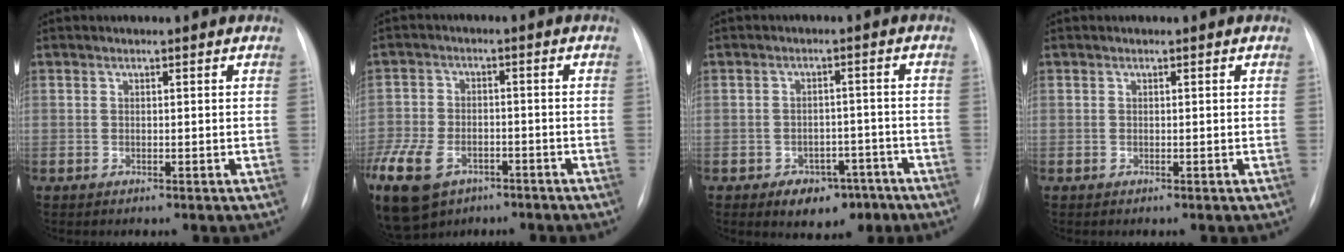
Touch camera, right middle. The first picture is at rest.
{"total": 25.1, "force": [-13.1, 17.0, 13.0], "torque": [-0.415, -0.031, -0.211]}
{"total": 6.5, "force": [-4.0, 4.2, 3.0], "torque": [-0.033, 0.015, -0.048]}
{"total": 0.0}